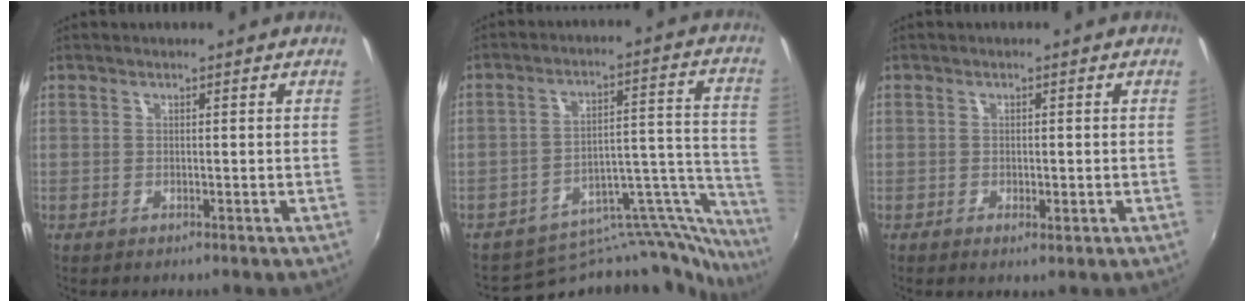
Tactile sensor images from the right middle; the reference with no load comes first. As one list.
[{"total": 18.2, "force": [-17.9, 2.9, 1.6], "torque": [0.006, 0.056, -0.258]}, {"total": 1.2, "force": [-0.2, 0.6, 1.0], "torque": [-0.014, -0.005, -0.006]}]